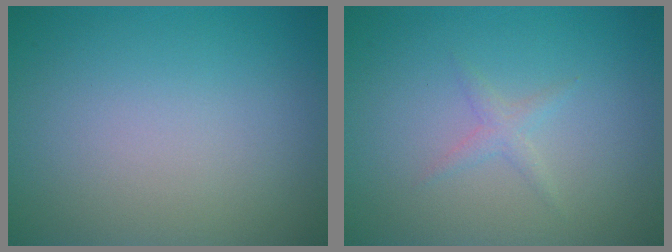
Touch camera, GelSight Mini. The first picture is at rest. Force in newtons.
{"total": 1.1, "press": 1.1, "slide": 0.1}